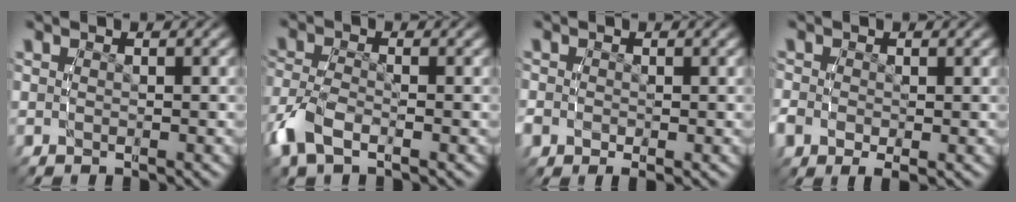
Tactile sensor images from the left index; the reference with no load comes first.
{"total": 3.5, "force": [-1.8, 1.8, 2.4], "torque": [-0.065, -0.011, -0.028]}
{"total": 2.6, "force": [-0.9, 2.1, 1.2], "torque": [-0.028, -0.013, -0.011]}
{"total": 3.1, "force": [-1.1, 2.2, 1.8], "torque": [-0.044, -0.018, -0.010]}